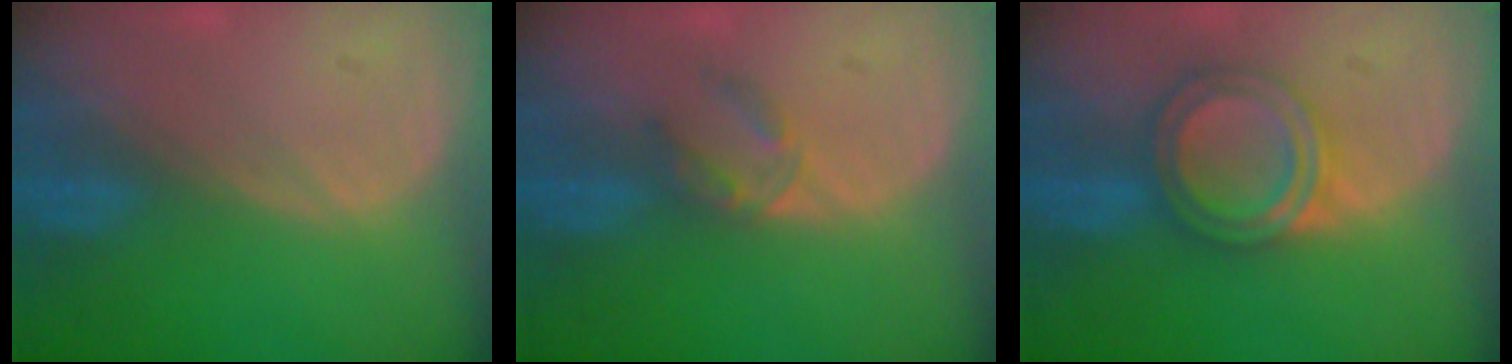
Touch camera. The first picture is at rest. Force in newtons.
{"total": 2.9, "press": 2.7, "slide": 1.0}
{"total": 5.9, "press": 5.4, "slide": 2.5}